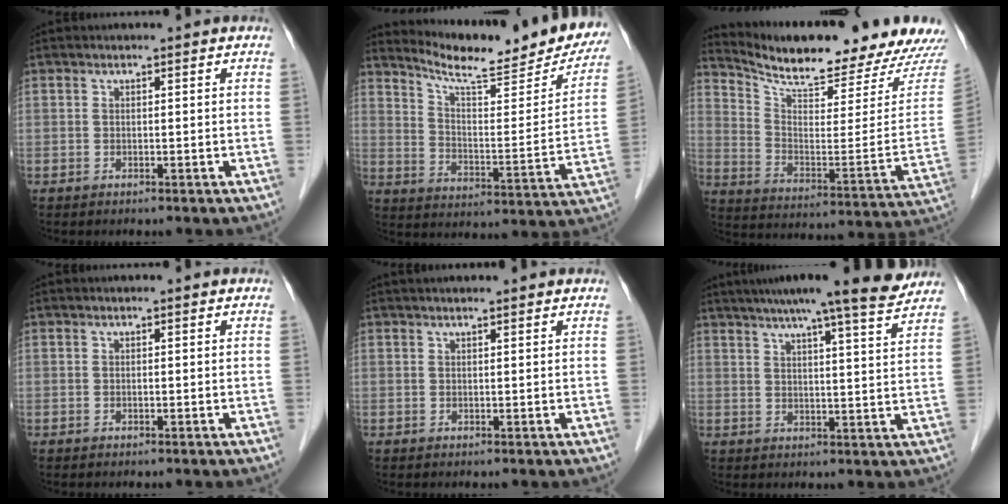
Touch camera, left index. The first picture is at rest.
{"total": 21.2, "force": [19.1, 2.7, 8.8], "torque": [-0.128, -0.048, 0.257]}
{"total": 20.4, "force": [19.2, 1.7, 6.7], "torque": [-0.118, -0.071, 0.270]}
{"total": 0.0}
{"total": 4.8, "force": [4.3, 0.3, 2.2], "torque": [-0.028, 0.031, 0.053]}
{"total": 13.8, "force": [12.0, -0.4, 6.9], "torque": [-0.106, -0.001, 0.154]}